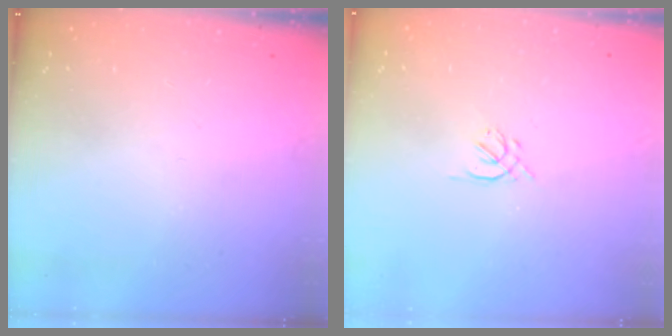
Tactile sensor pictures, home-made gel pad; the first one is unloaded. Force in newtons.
{"total": 1.6, "press": 1.5, "slide": 0.6}